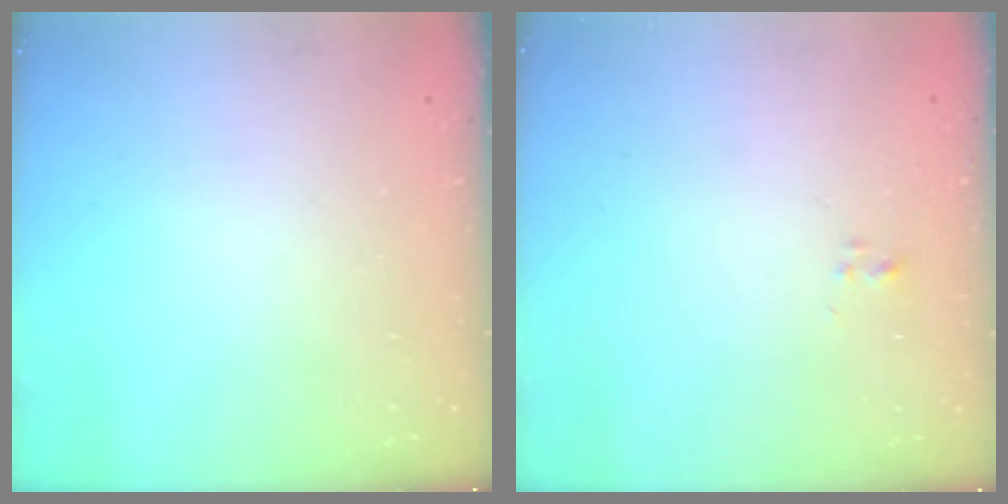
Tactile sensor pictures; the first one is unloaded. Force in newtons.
{"total": 1.8, "press": 1.7, "slide": 0.3}